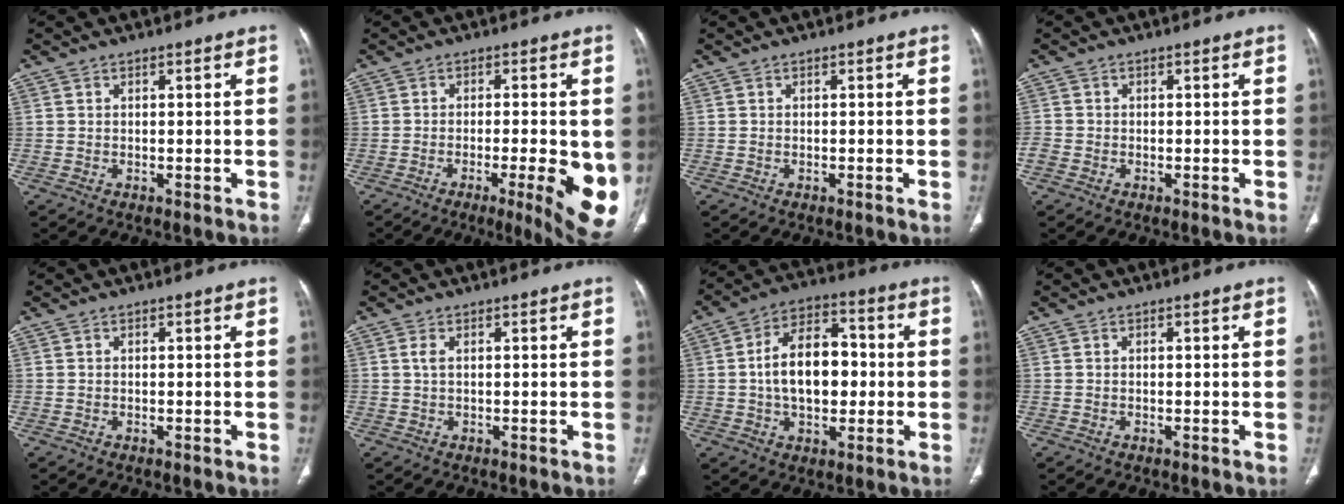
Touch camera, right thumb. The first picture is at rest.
{"total": 11.8, "force": [-3.2, 2.6, 11.1], "torque": [-0.132, -0.018, -0.041]}
{"total": 0.0}
{"total": 1.9, "force": [-0.8, 1.5, 0.7], "torque": [-0.017, 0.001, -0.020]}
{"total": 0.0}
{"total": 1.2, "force": [0.3, 0.5, 1.0], "torque": [-0.028, 0.005, 0.007]}
{"total": 13.8, "force": [-0.1, 8.6, 10.8], "torque": [-0.153, 0.028, -0.005]}
{"total": 0.0}